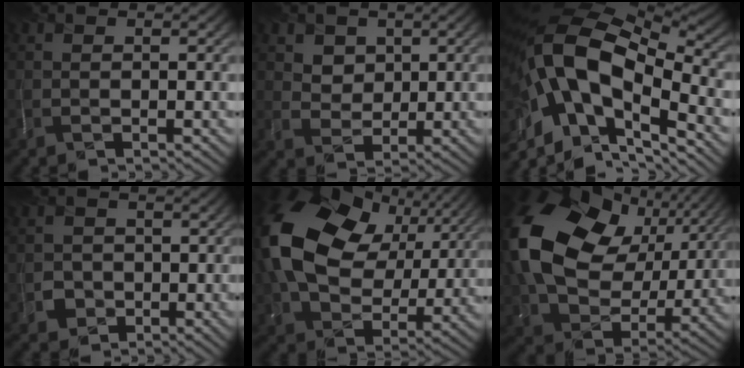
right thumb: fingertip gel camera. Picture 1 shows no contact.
{"total": 4.0, "force": [2.2, 3.2, 0.8], "torque": [-0.035, -0.022, 0.051]}
{"total": 17.5, "force": [-3.2, 9.6, 14.3], "torque": [-0.287, -0.014, -0.041]}
{"total": 3.3, "force": [-1.7, 2.8, -0.1], "torque": [0.012, -0.007, -0.026]}
{"total": 19.2, "force": [5.6, 13.5, 12.4], "torque": [-0.289, 0.009, 0.116]}
{"total": 21.0, "force": [6.4, 15.2, 13.0], "torque": [-0.313, 0.003, 0.133]}